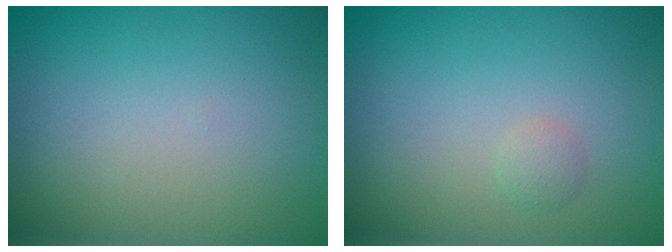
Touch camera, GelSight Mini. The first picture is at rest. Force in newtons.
{"total": 0.7, "press": 0.7, "slide": 0.0}